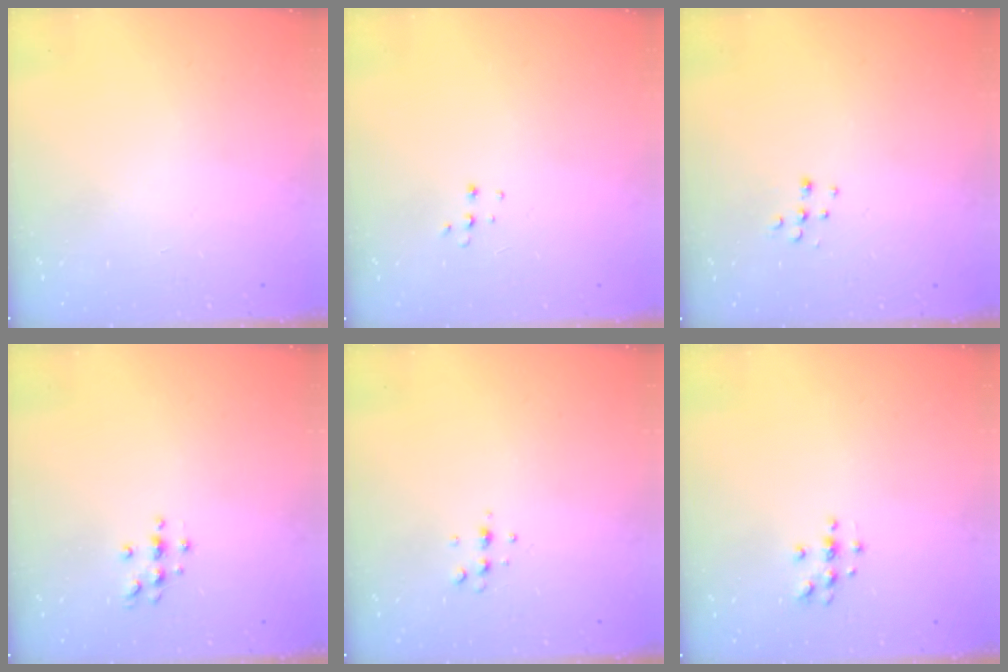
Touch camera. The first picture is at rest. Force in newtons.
{"total": 3.7, "press": 3.7, "slide": 0.3}
{"total": 6.7, "press": 6.7, "slide": 0.4}
{"total": 4.2, "press": 4.2, "slide": 0.5}
{"total": 4.7, "press": 4.6, "slide": 0.6}
{"total": 4.0, "press": 3.9, "slide": 0.4}